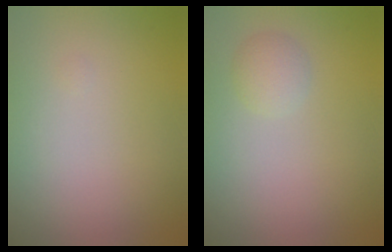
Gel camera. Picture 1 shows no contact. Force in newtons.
{"total": 1.5, "press": 1.5, "slide": 0.0}